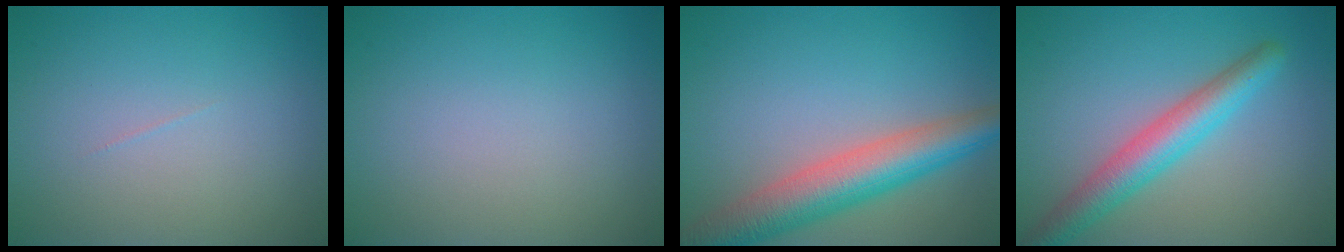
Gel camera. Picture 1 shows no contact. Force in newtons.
{"total": 0.0}
{"total": 7.2, "press": 7.2, "slide": 0.5}
{"total": 4.8, "press": 4.8, "slide": 0.1}